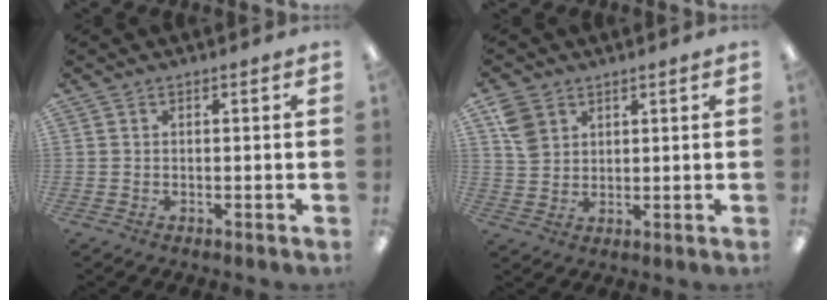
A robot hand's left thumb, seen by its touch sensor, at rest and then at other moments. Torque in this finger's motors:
{"motor_torque": [1.03, 0.90, 0.60, -0.91, 0.29]}